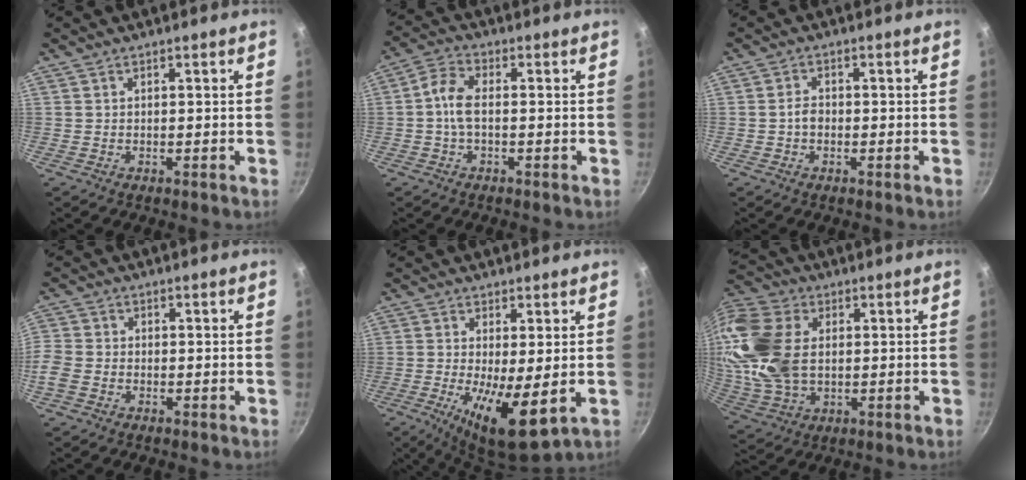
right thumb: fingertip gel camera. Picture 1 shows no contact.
{"total": 5.3, "force": [-0.7, 2.6, 4.6], "torque": [-0.104, 0.023, -0.025]}
{"total": 2.3, "force": [-0.4, 1.7, 1.6], "torque": [-0.020, 0.011, -0.008]}
{"total": 5.3, "force": [-2.0, 4.1, 2.8], "torque": [-0.067, 0.008, -0.053]}
{"total": 11.0, "force": [-1.5, 3.0, 10.4], "torque": [-0.177, -0.018, -0.017]}
{"total": 20.0, "force": [2.5, 13.7, 14.4], "torque": [-0.294, 0.003, 0.048]}